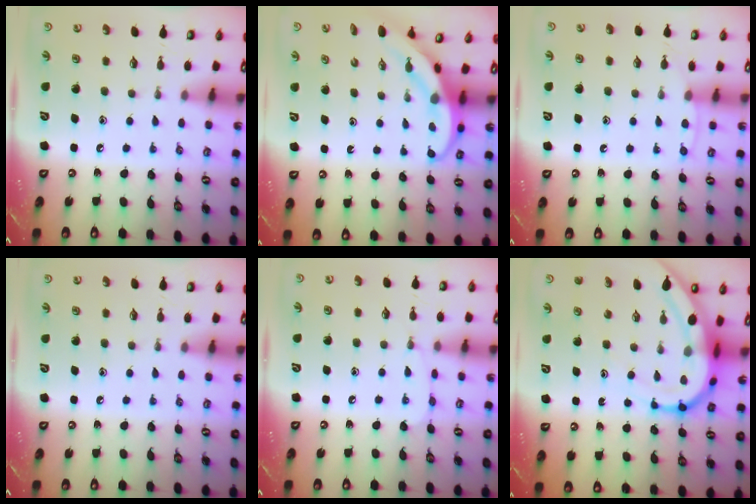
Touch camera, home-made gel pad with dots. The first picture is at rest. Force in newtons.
{"total": 3.9, "press": 3.9, "slide": 0.4}
{"total": 5.6, "press": 5.5, "slide": 0.6}
{"total": 0.0}
{"total": 6.4, "press": 6.3, "slide": 0.7}
{"total": 11.0, "press": 10.9, "slide": 1.1}